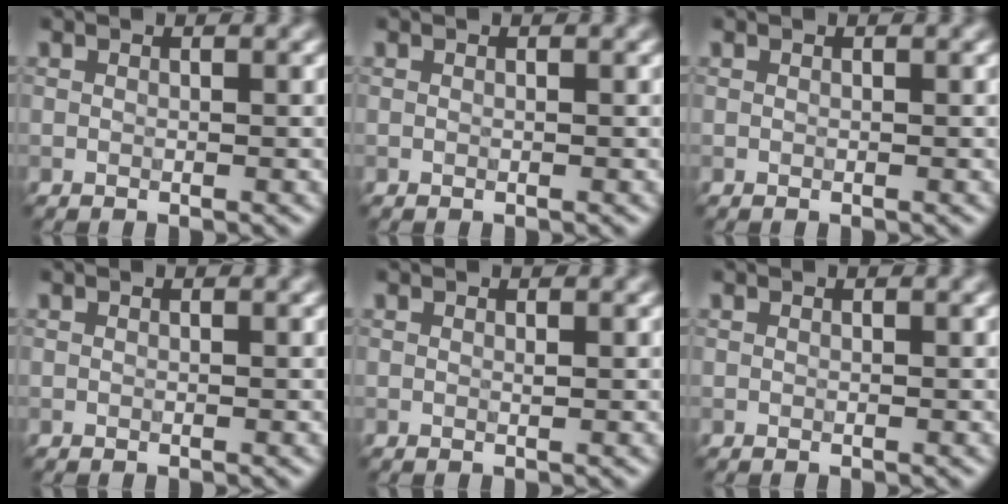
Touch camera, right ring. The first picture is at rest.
{"total": 0.0}
{"total": 0.0}
{"total": 0.0}
{"total": 0.0}
{"total": 0.0}